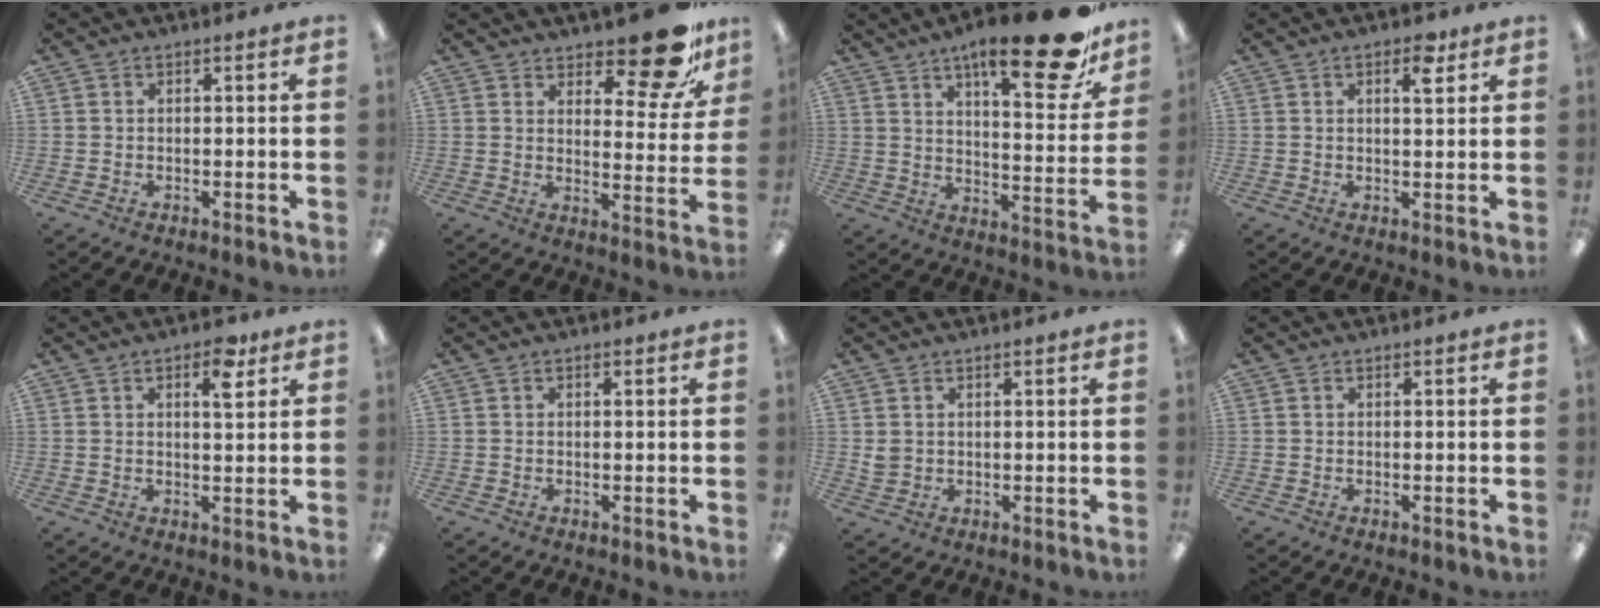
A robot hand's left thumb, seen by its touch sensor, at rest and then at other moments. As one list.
[{"total": 13.6, "force": [10.6, 4.5, 7.2], "torque": [-0.085, -0.076, 0.179]}, {"total": 21.5, "force": [14.2, 6.5, 14.8], "torque": [-0.200, -0.093, 0.221]}, {"total": 4.6, "force": [2.7, 1.8, 3.3], "torque": [-0.040, -0.008, 0.040]}, {"total": 6.0, "force": [3.4, 2.5, 4.3], "torque": [-0.054, -0.010, 0.051]}, {"total": 0.0}, {"total": 2.2, "force": [0.8, 2.0, 0.6], "torque": [-0.007, 0.000, 0.013]}, {"total": 0.0}]